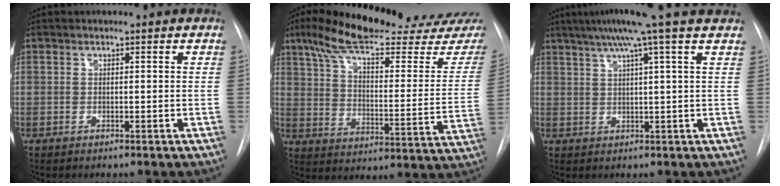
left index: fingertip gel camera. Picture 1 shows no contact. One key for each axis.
{"total": 26.0, "fx": 21.6, "fy": 3.6, "fz": 13.9, "tx": -0.211, "ty": -0.026, "tz": 0.295}
{"total": 10.4, "fx": 7.7, "fy": -1.9, "fz": 6.6, "tx": -0.107, "ty": 0.023, "tz": 0.096}